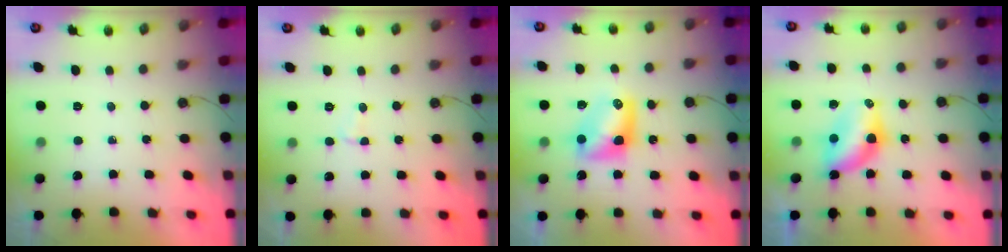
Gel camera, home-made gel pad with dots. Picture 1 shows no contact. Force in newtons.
{"total": 2.3, "press": 2.3, "slide": 0.5}
{"total": 9.0, "press": 9.0, "slide": 0.2}
{"total": 7.0, "press": 7.0, "slide": 0.2}